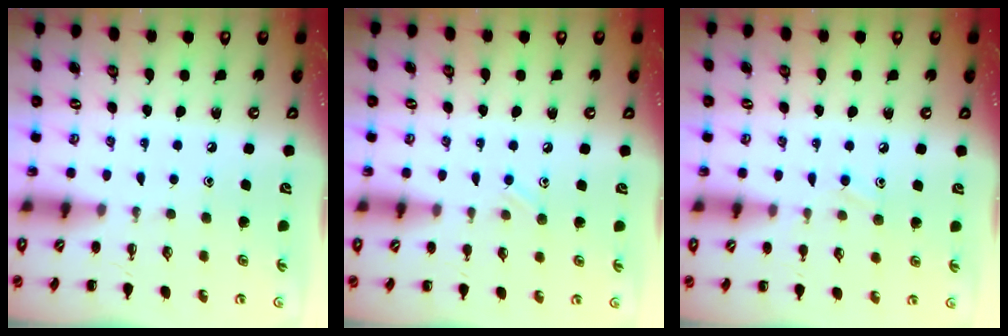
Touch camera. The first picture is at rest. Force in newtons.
{"total": 5.9, "press": 5.6, "slide": 2.0}
{"total": 7.2, "press": 6.8, "slide": 2.4}